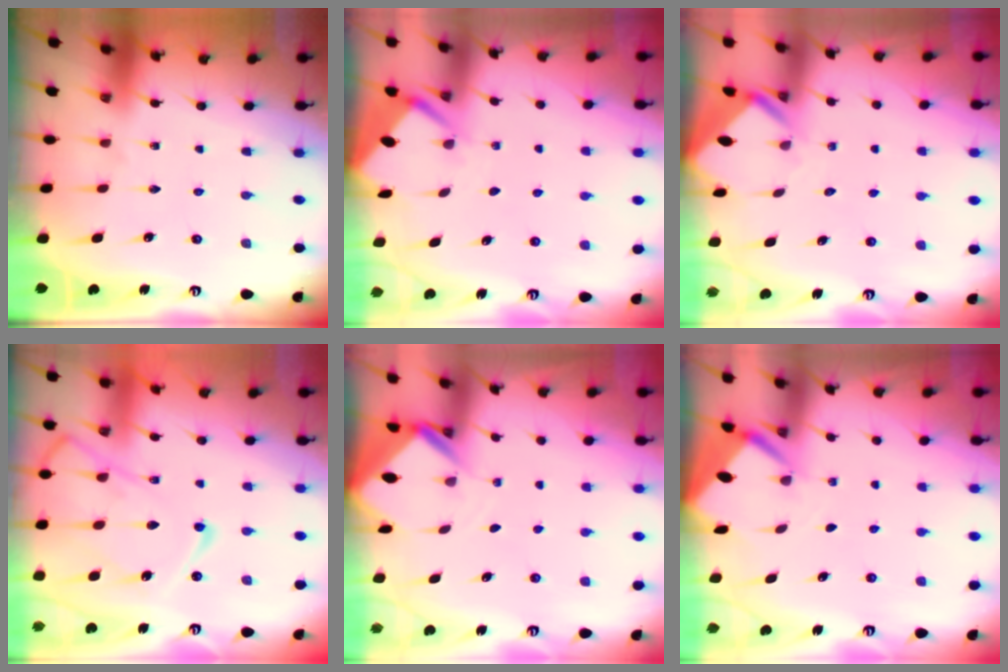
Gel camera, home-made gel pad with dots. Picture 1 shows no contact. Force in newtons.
{"total": 2.7, "press": 2.7, "slide": 0.2}
{"total": 2.7, "press": 2.6, "slide": 0.3}
{"total": 12.9, "press": 12.8, "slide": 1.4}
{"total": 2.9, "press": 2.9, "slide": 0.2}
{"total": 2.5, "press": 2.5, "slide": 0.3}